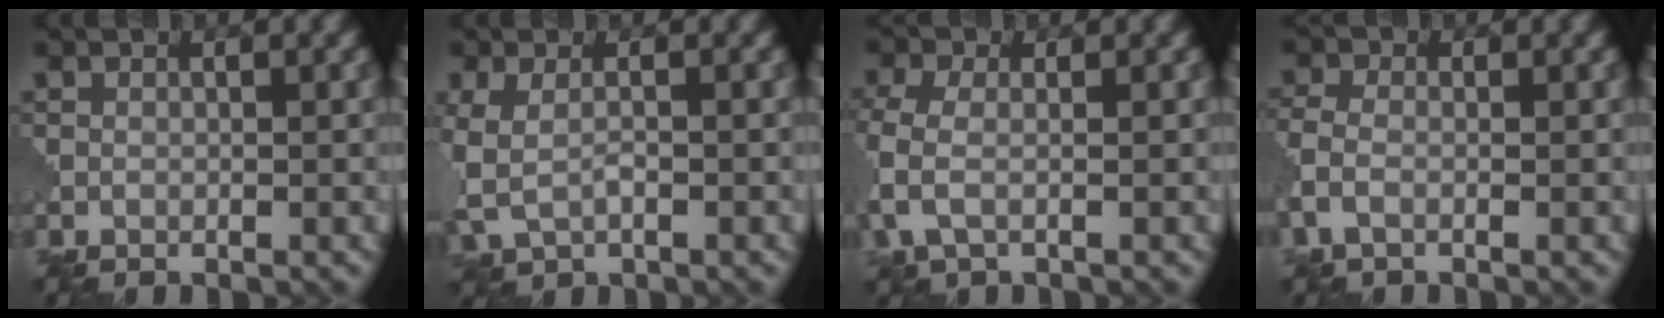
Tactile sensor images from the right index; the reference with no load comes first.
{"total": 3.3, "force": [-0.6, 2.0, 2.5], "torque": [-0.072, -0.009, -0.012]}
{"total": 3.8, "force": [-0.8, 2.1, 3.1], "torque": [-0.087, 0.000, -0.025]}
{"total": 2.8, "force": [-1.2, 1.5, 2.1], "torque": [-0.057, -0.002, -0.036]}